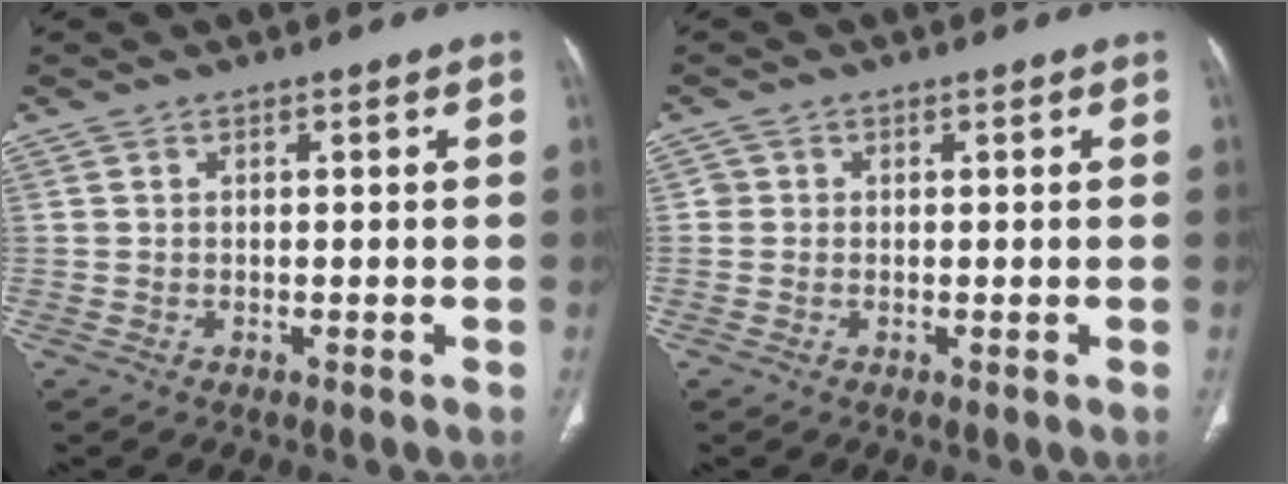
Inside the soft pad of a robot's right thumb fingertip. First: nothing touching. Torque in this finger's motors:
{"motor_torque": [-0.01, -0.27, 0.26, 0.14, 0.01]}